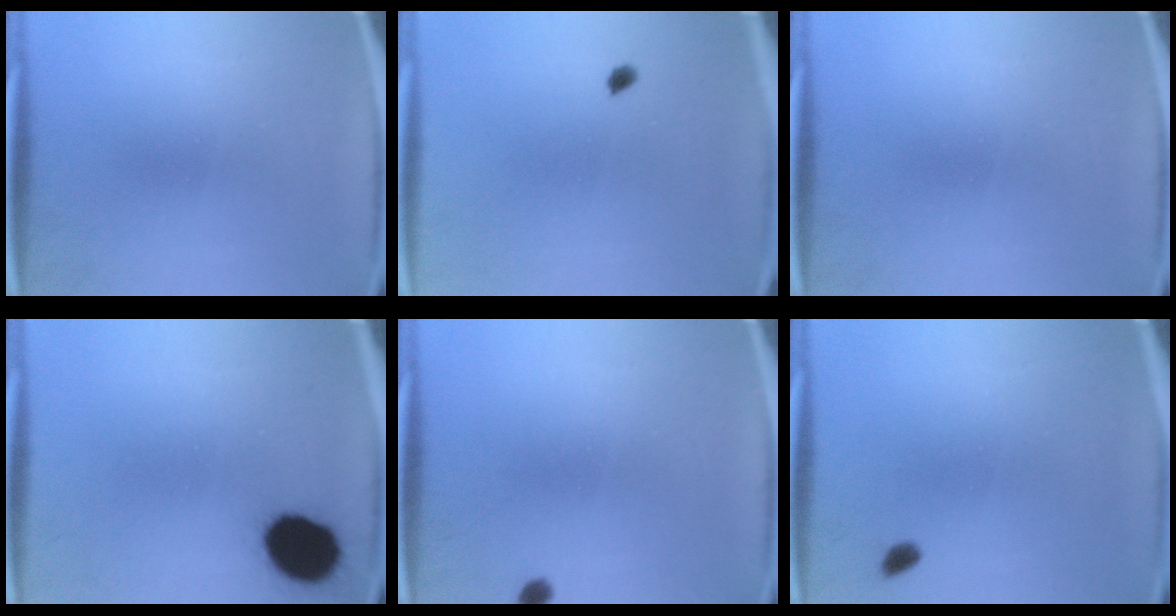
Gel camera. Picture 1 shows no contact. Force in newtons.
{"total": 1.1}
{"total": 0.0}
{"total": 14.4}
{"total": 1.3}
{"total": 1.3}